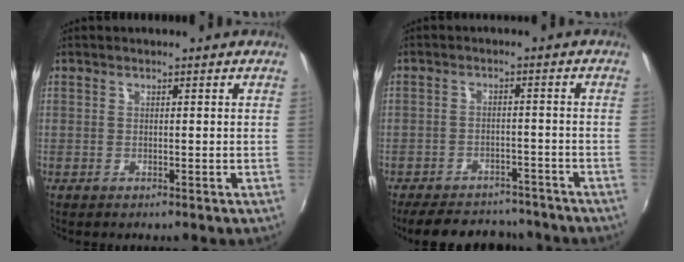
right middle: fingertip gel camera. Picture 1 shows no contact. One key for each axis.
{"total": 14.8, "fx": -12.5, "fy": 6.0, "fz": 5.3, "tx": -0.125, "ty": 0.010, "tz": -0.164}